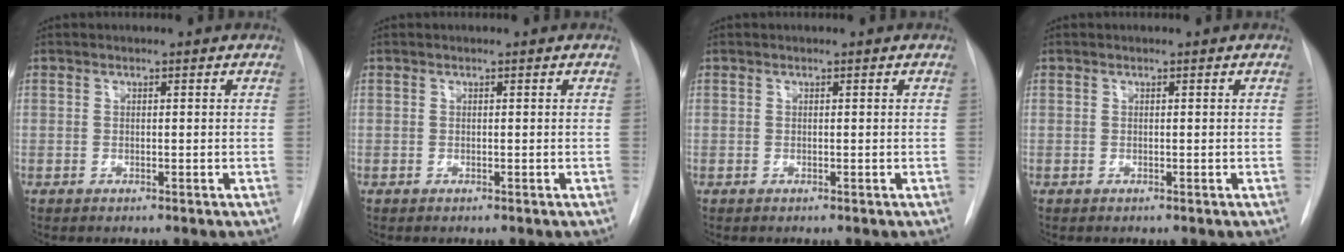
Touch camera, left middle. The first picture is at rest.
{"total": 0.0}
{"total": 0.0}
{"total": 0.0}